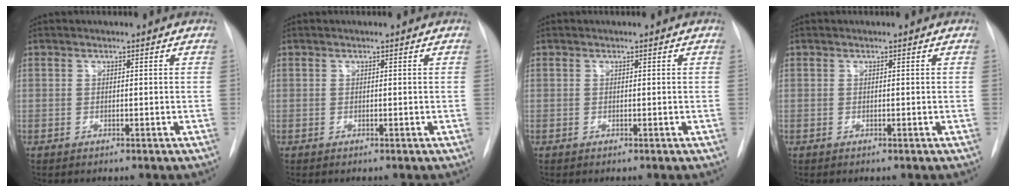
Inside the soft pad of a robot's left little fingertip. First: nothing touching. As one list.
[{"total": 0.0}, {"total": 0.0}, {"total": 0.0}]